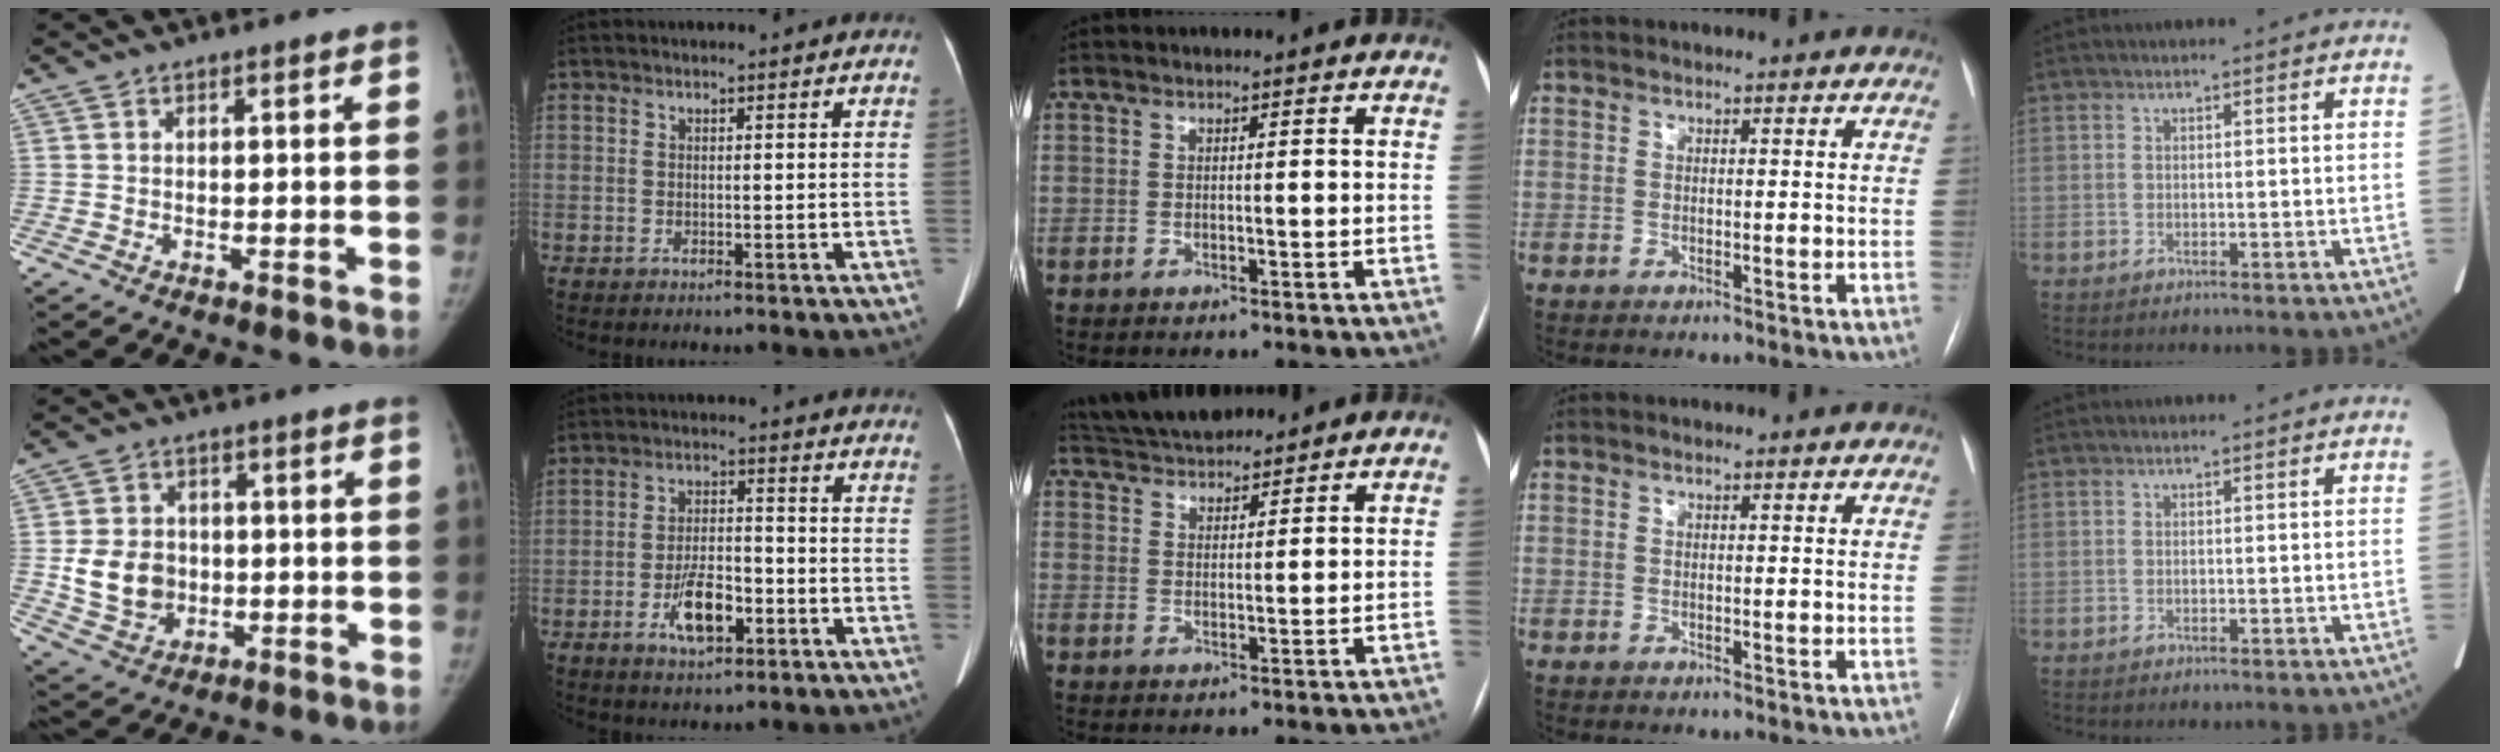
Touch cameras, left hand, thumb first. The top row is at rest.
{"thumb": {"total": 9.6, "force": [-0.6, 8.2, 5.0], "torque": [-0.061, 0.002, 0.000]}, "index": {"total": 7.2, "force": [-3.1, 2.9, 5.8], "torque": [-0.114, 0.004, -0.051]}, "middle": {"total": 9.7, "force": [8.9, 2.4, 2.8], "torque": [-0.053, 0.030, 0.152]}}